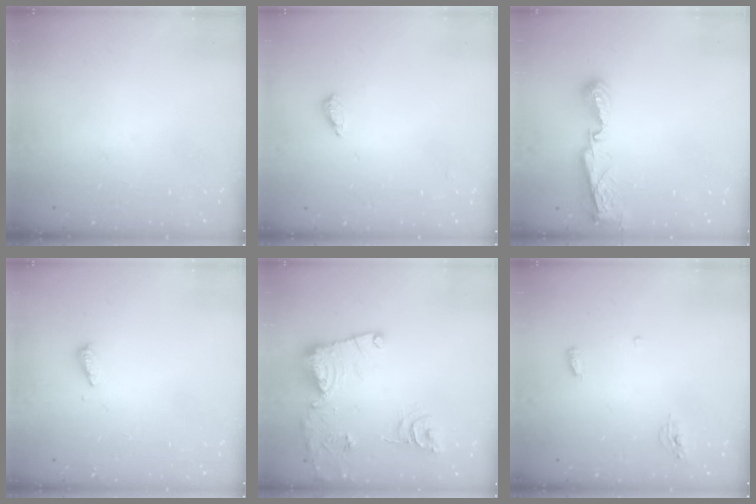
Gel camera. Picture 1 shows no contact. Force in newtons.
{"total": 4.5, "press": 4.2, "slide": 1.7}
{"total": 7.7, "press": 7.7, "slide": 0.8}
{"total": 4.4, "press": 4.4, "slide": 0.4}
{"total": 16.2, "press": 16.2, "slide": 1.1}
{"total": 5.7, "press": 5.3, "slide": 1.9}